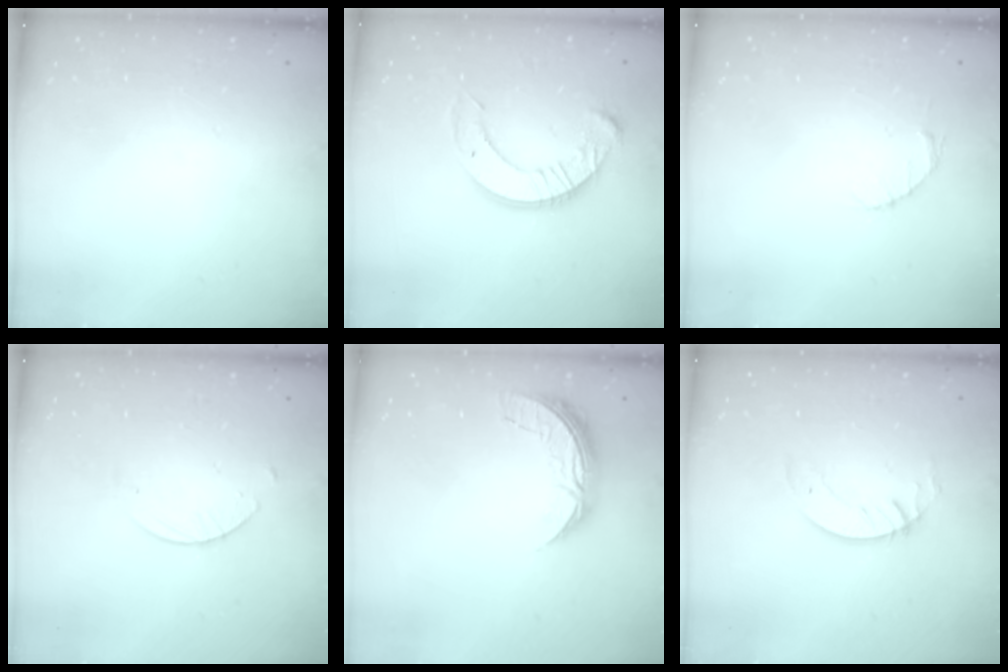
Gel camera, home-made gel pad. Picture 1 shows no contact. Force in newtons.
{"total": 12.2, "press": 12.1, "slide": 1.2}
{"total": 2.7, "press": 2.7, "slide": 0.4}
{"total": 2.7, "press": 2.6, "slide": 0.3}
{"total": 8.8, "press": 8.8, "slide": 0.6}
{"total": 3.4, "press": 3.4, "slide": 0.3}